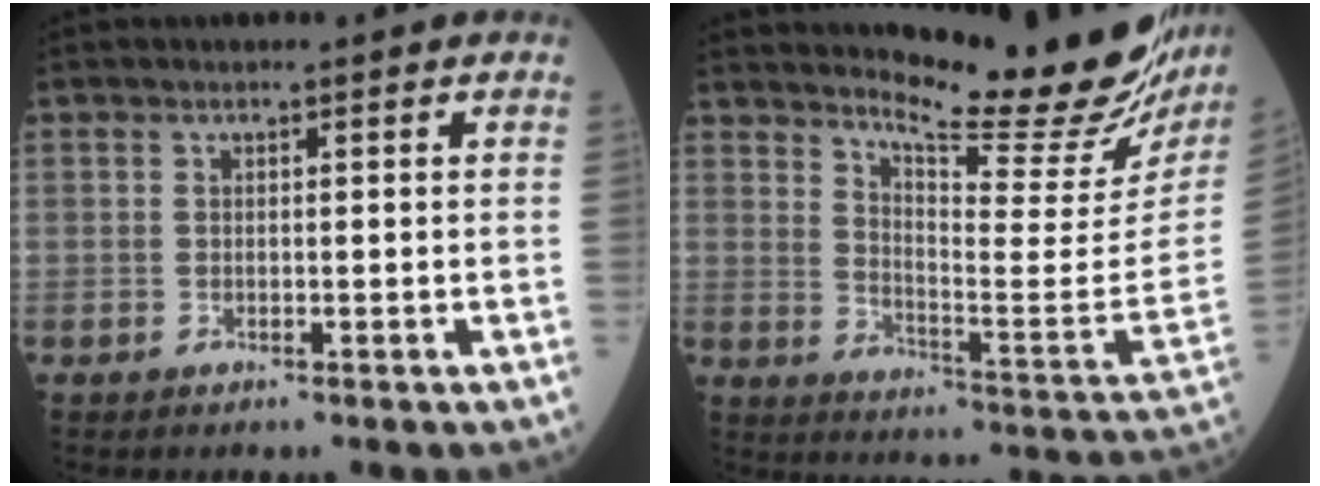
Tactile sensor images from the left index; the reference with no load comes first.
{"total": 22.5, "force": [20.1, 2.7, 9.7], "torque": [-0.152, -0.106, 0.259]}